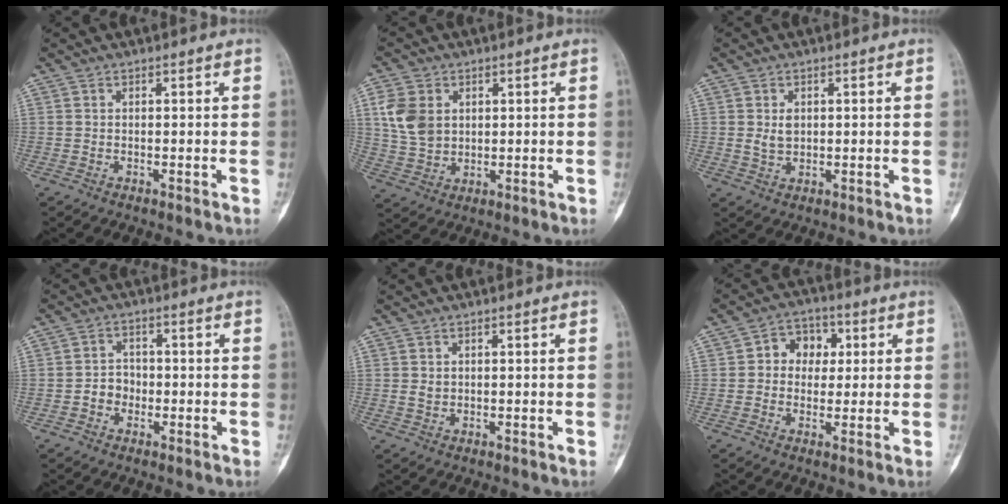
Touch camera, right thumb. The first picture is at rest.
{"total": 8.4, "force": [2.3, 6.3, 5.0], "torque": [-0.086, -0.006, 0.050]}
{"total": 3.0, "force": [0.5, 2.1, 2.0], "torque": [-0.026, -0.004, 0.013]}
{"total": 3.7, "force": [-1.1, 3.1, 1.5], "torque": [-0.006, 0.012, -0.026]}
{"total": 1.3, "force": [0.2, 1.1, 0.7], "torque": [-0.009, 0.000, 0.007]}
{"total": 7.4, "force": [1.3, 6.0, 4.1], "torque": [-0.020, 0.009, 0.013]}